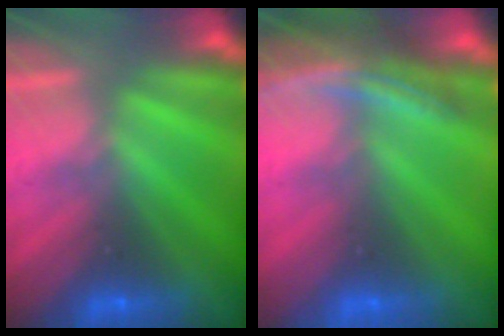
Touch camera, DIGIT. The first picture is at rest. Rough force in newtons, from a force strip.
{"total": 3.5}